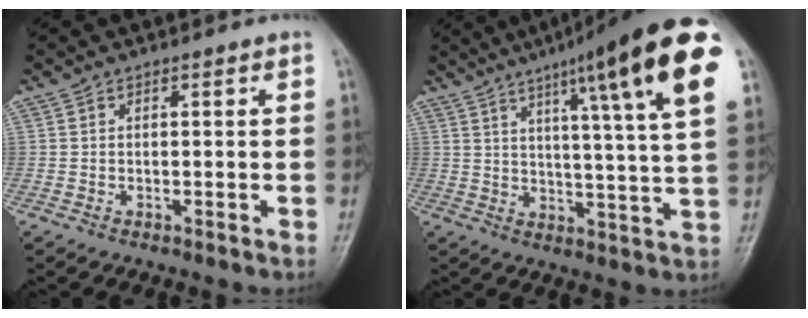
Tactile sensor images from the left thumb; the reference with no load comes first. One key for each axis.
{"total": 22.4, "fx": 11.1, "fy": 2.7, "fz": 19.3, "tx": -0.270, "ty": -0.025, "tz": 0.149}